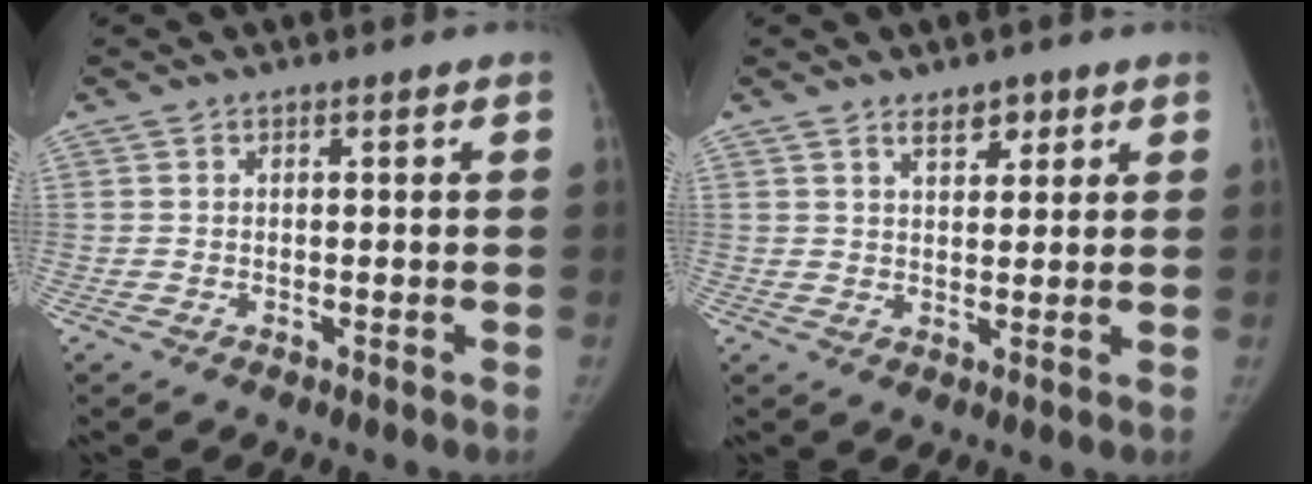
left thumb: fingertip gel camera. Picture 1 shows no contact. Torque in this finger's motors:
{"motor_torque": [-0.08, 0.15, -0.01, 0.20, 0.03]}